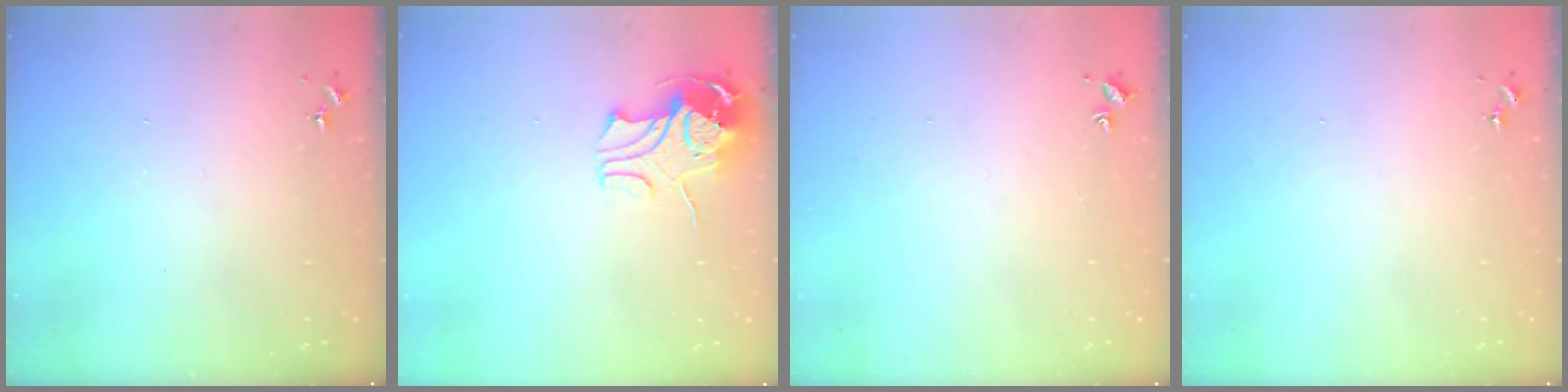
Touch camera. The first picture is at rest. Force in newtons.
{"total": 9.4, "press": 9.3, "slide": 1.4}
{"total": 2.0, "press": 2.0, "slide": 0.2}
{"total": 0.0}